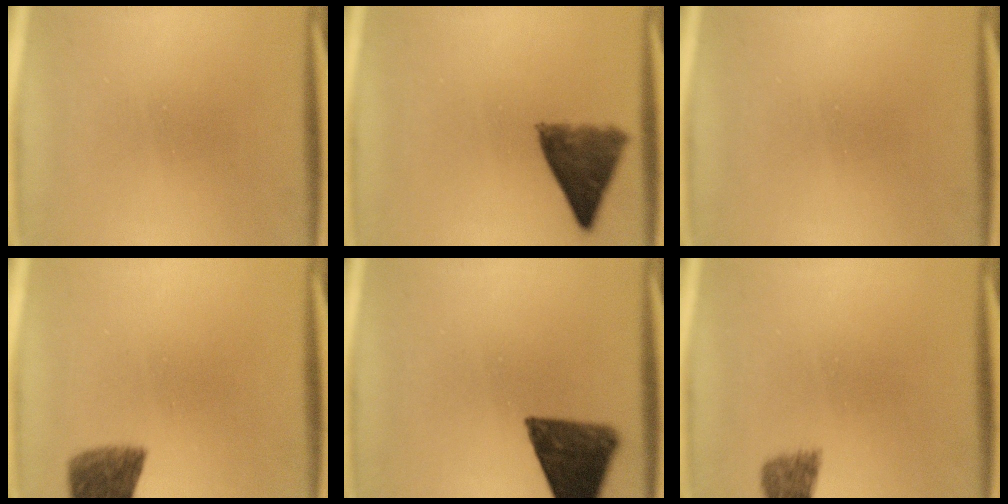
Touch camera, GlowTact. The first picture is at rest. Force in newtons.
{"total": 8.1}
{"total": 0.0}
{"total": 7.0}
{"total": 11.5}
{"total": 2.3}